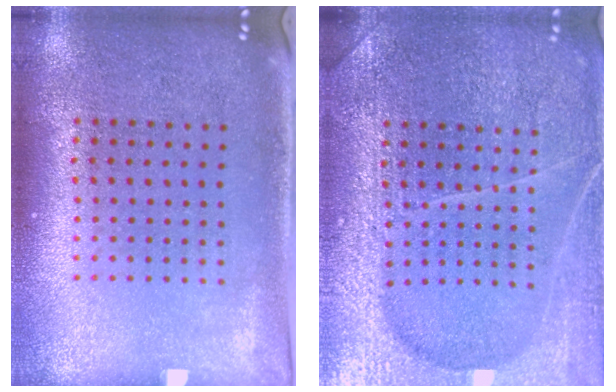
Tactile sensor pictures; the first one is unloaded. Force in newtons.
{"total": 6.6, "press": 6.6, "slide": 0.8}